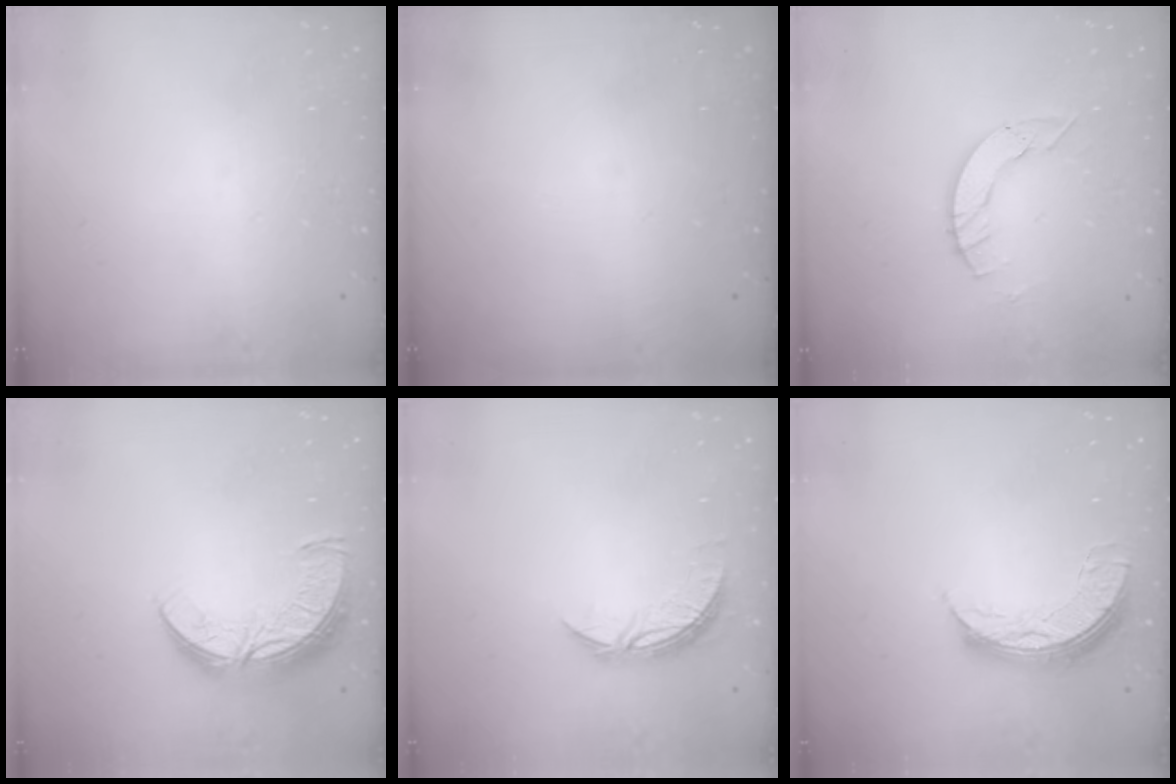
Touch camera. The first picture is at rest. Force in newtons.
{"total": 0.0}
{"total": 5.5, "press": 5.5, "slide": 0.2}
{"total": 10.6, "press": 10.6, "slide": 0.9}
{"total": 6.7, "press": 6.7, "slide": 0.4}
{"total": 7.9, "press": 7.8, "slide": 0.8}